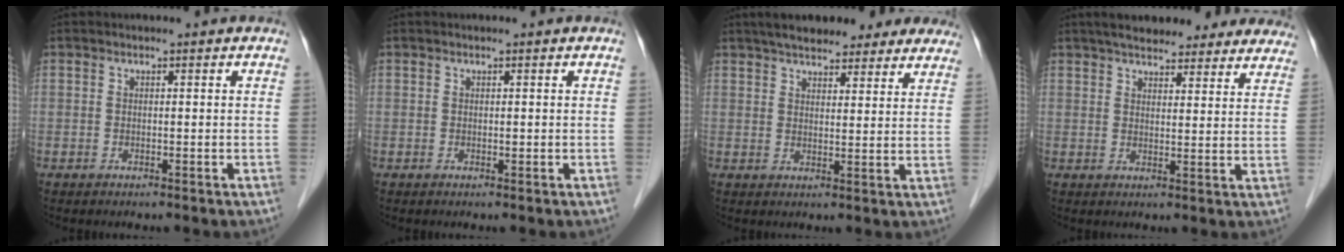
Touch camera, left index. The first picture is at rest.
{"total": 0.0}
{"total": 15.7, "force": [13.1, 4.6, 7.4], "torque": [-0.093, 0.033, 0.170]}
{"total": 18.4, "force": [15.9, 4.9, 7.8], "torque": [-0.095, 0.029, 0.198]}